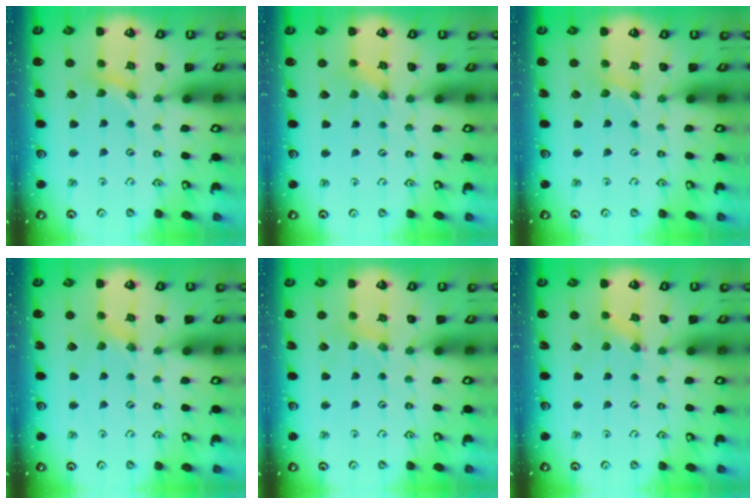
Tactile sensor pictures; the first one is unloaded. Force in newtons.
{"total": 1.2, "press": 1.2, "slide": 0.2}
{"total": 0.0}
{"total": 1.8, "press": 1.8, "slide": 0.3}
{"total": 2.3, "press": 2.3, "slide": 0.2}
{"total": 0.0}